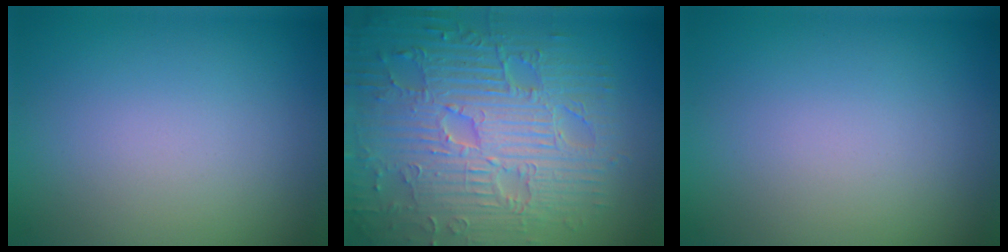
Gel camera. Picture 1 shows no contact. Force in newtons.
{"total": 10.5, "press": 7.1, "slide": 7.8}
{"total": 0.0}